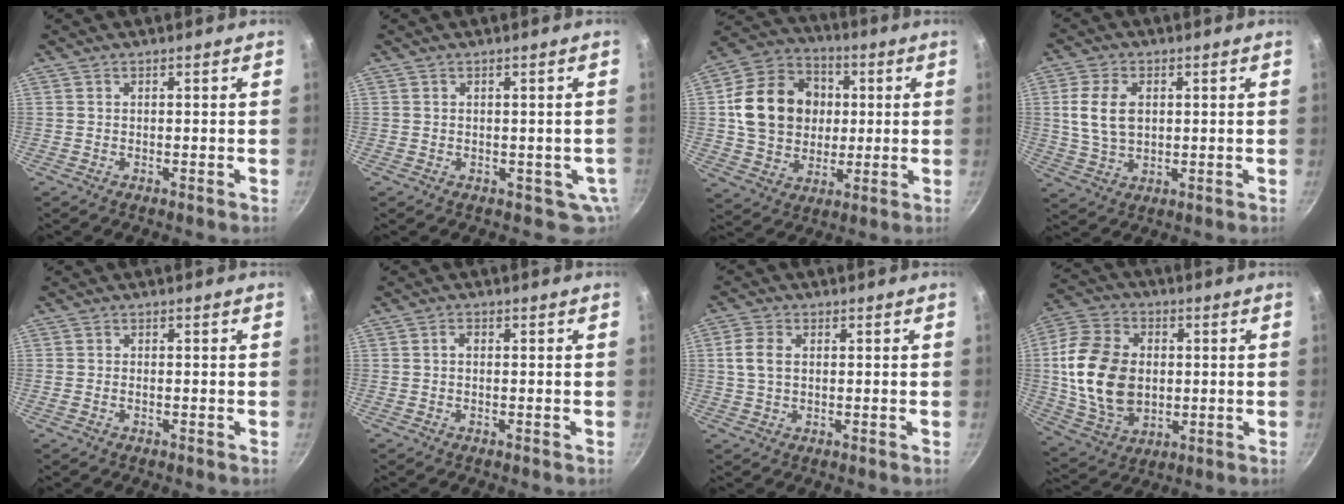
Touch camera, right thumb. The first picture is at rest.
{"total": 4.0, "force": [-0.3, 2.9, 2.8], "torque": [-0.010, -0.007, 0.007]}
{"total": 17.8, "force": [1.7, 14.8, 9.9], "torque": [-0.152, 0.019, 0.033]}
{"total": 8.8, "force": [1.6, 5.7, 6.5], "torque": [-0.125, -0.003, 0.037]}
{"total": 1.3, "force": [-0.3, 0.9, 0.9], "torque": [-0.027, 0.008, -0.003]}
{"total": 1.2, "force": [0.1, 0.8, 0.9], "torque": [-0.013, 0.005, -0.002]}
{"total": 4.8, "force": [0.8, 3.1, 3.6], "torque": [-0.080, 0.005, 0.014]}
{"total": 19.2, "force": [0.7, 13.5, 13.7], "torque": [-0.255, 0.004, 0.018]}